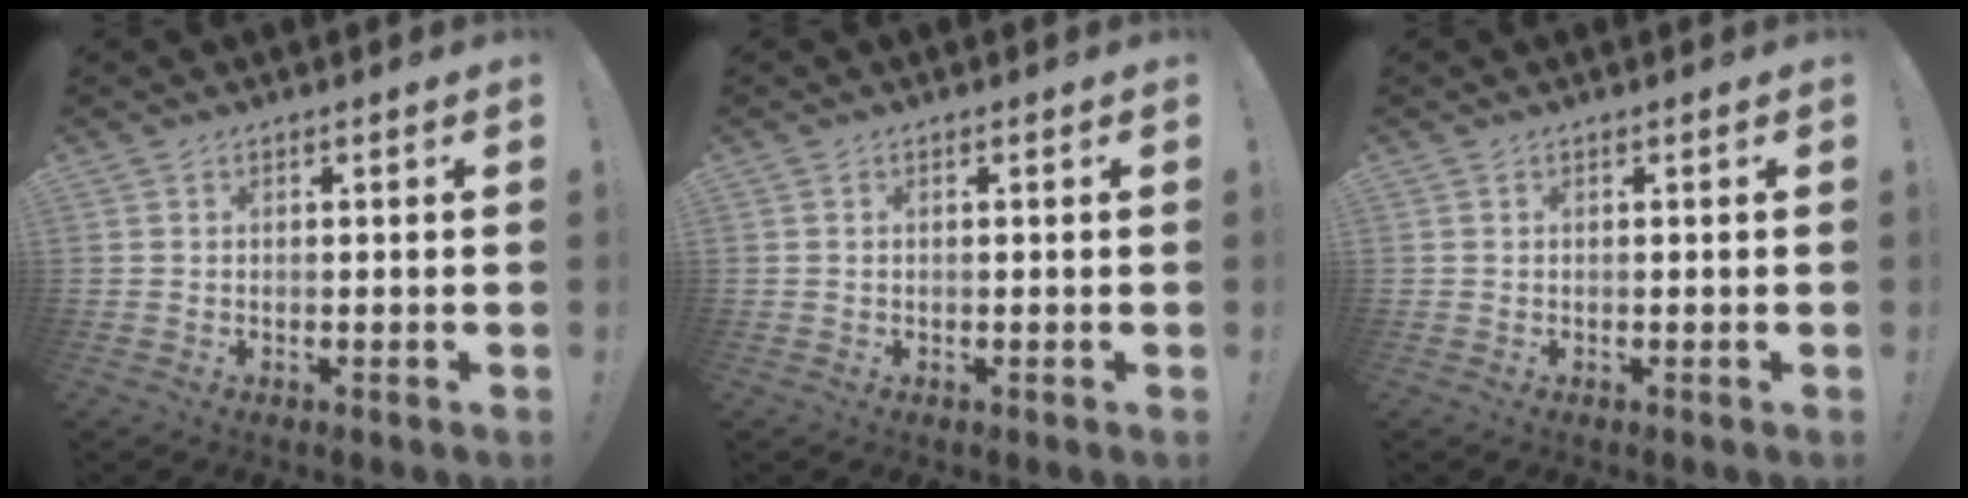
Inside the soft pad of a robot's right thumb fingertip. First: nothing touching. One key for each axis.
{"total": 0.0}
{"total": 0.0}